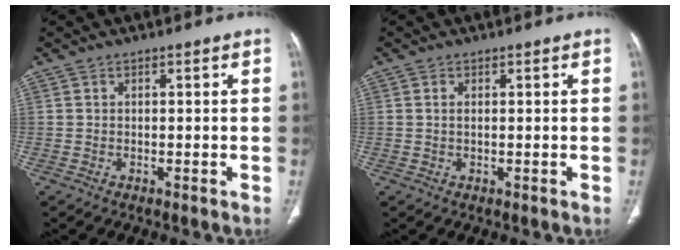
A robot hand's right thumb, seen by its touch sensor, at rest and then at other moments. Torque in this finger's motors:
{"motor_torque": [0.31, -0.23, 0.06, 0.48, -0.02]}